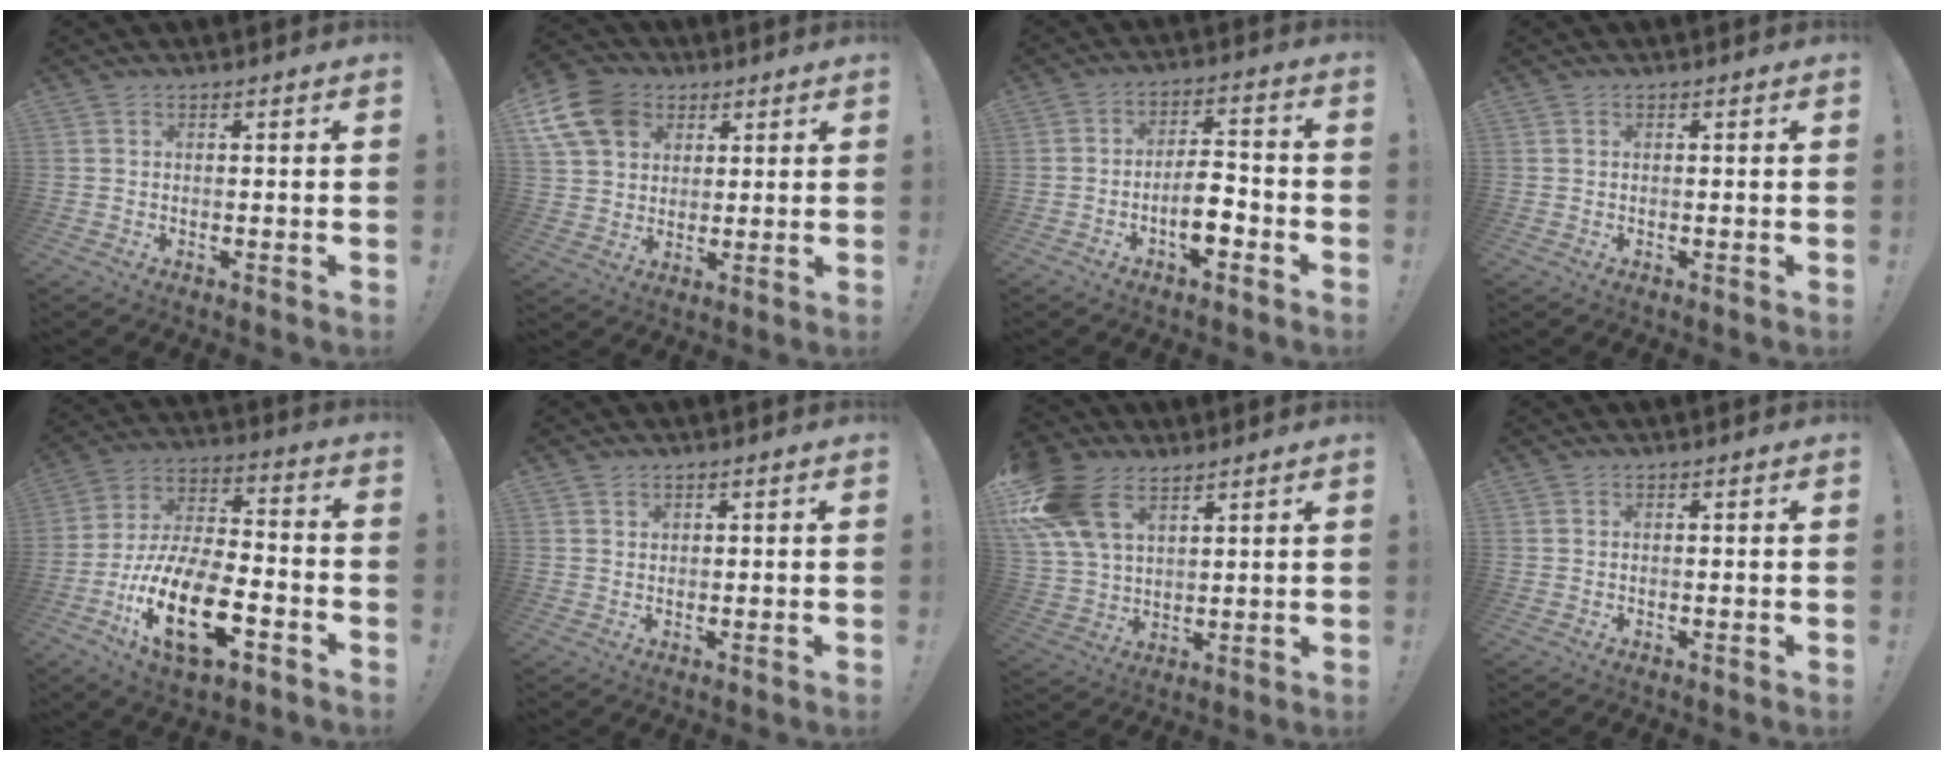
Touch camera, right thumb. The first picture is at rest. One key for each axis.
{"total": 13.8, "fx": 5.8, "fy": 10.7, "fz": 6.5, "tx": -0.121, "ty": -0.025, "tz": 0.116}
{"total": 8.7, "fx": -3.3, "fy": 3.4, "fz": 7.3, "tx": -0.117, "ty": 0.013, "tz": -0.058}
{"total": 0.0}
{"total": 21.6, "fx": -9.1, "fy": 9.2, "fz": 17.3, "tx": -0.336, "ty": 0.039, "tz": -0.152}
{"total": 1.1, "fx": 0.9, "fy": 0.6, "fz": 0.2, "tx": -0.001, "ty": -0.003, "tz": 0.017}
{"total": 16.5, "fx": 9.4, "fy": 9.9, "fz": 9.3, "tx": -0.185, "ty": -0.037, "tz": 0.179}
{"total": 0.0}